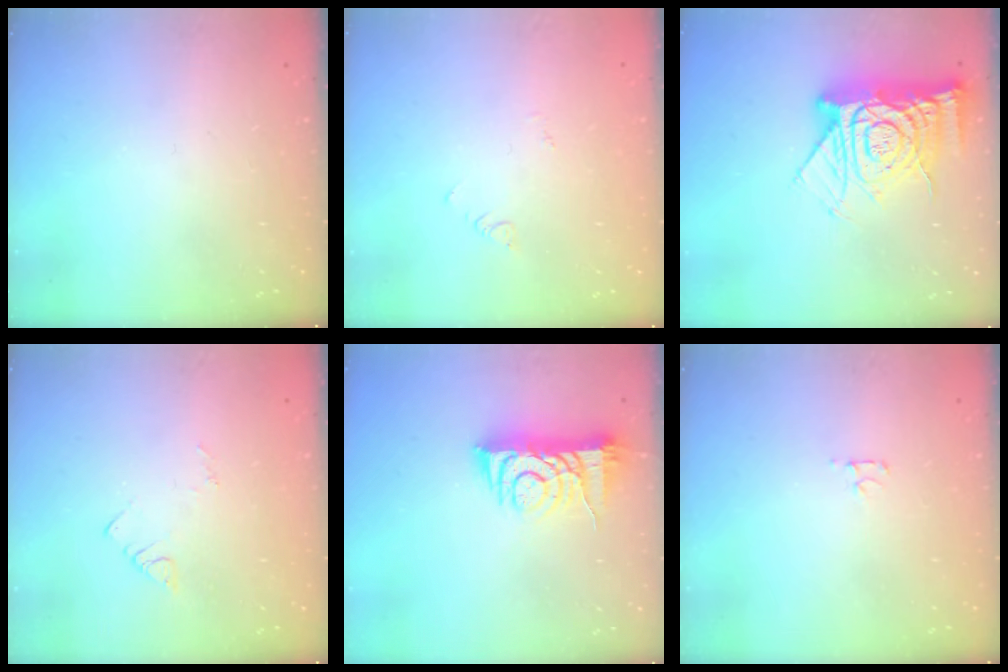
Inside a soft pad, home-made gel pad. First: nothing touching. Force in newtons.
{"total": 1.9, "press": 1.9, "slide": 0.4}
{"total": 17.2, "press": 17.2, "slide": 1.7}
{"total": 3.7, "press": 3.7, "slide": 0.2}
{"total": 8.4, "press": 8.3, "slide": 0.9}
{"total": 2.7, "press": 2.7, "slide": 0.3}